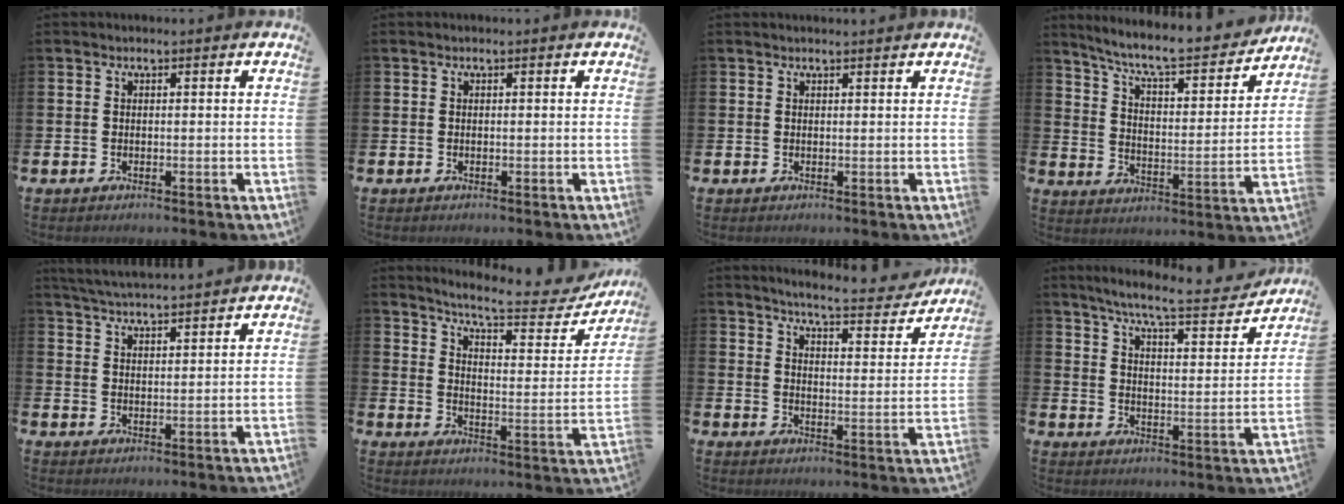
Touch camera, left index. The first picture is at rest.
{"total": 0.0}
{"total": 0.6, "force": [0.6, -0.1, 0.1], "torque": [-0.002, -0.001, 0.011]}
{"total": 8.6, "force": [7.8, 1.2, 3.3], "torque": [-0.091, -0.054, 0.131]}
{"total": 4.5, "force": [4.5, -0.2, 0.4], "torque": [-0.029, -0.022, 0.082]}
{"total": 7.3, "force": [6.7, 0.8, 2.6], "torque": [-0.067, -0.051, 0.110]}
{"total": 5.6, "force": [5.4, 0.2, 1.4], "torque": [-0.036, -0.043, 0.089]}
{"total": 7.5, "force": [6.8, 0.3, 3.1], "torque": [-0.079, -0.045, 0.112]}